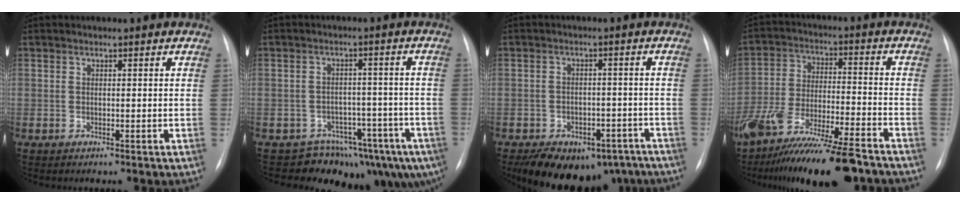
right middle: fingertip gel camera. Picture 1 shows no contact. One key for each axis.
{"total": 10.9, "fx": -8.5, "fy": 5.7, "fz": 3.8, "tx": -0.021, "ty": 0.044, "tz": -0.105}
{"total": 15.4, "fx": -11.0, "fy": 8.8, "fz": 6.4, "tx": -0.114, "ty": 0.011, "tz": -0.135}
{"total": 20.8, "fx": -16.5, "fy": 2.7, "fz": 12.4, "tx": -0.198, "ty": -0.030, "tz": -0.275}